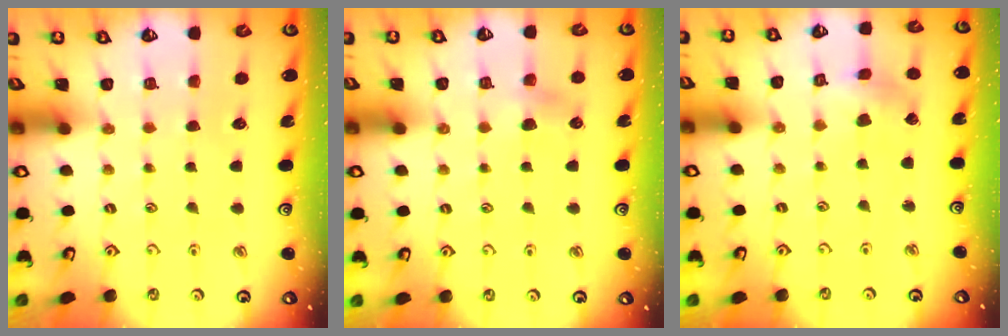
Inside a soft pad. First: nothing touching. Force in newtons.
{"total": 4.5, "press": 4.5, "slide": 0.4}
{"total": 1.5, "press": 1.5, "slide": 0.2}